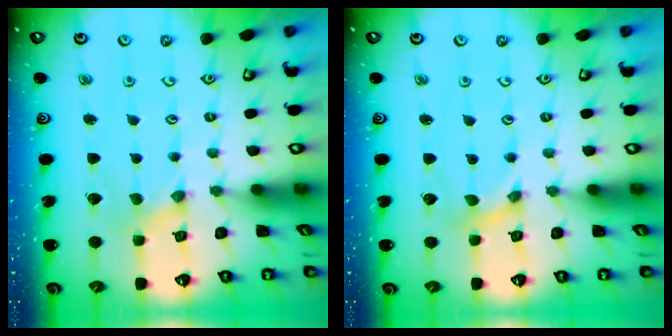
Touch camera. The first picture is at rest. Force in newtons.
{"total": 0.0}